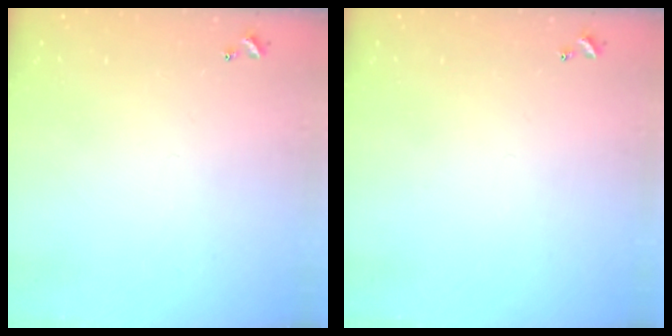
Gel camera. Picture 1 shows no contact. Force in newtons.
{"total": 0.0}